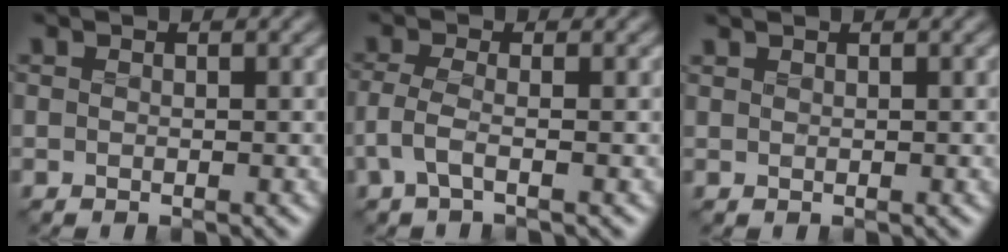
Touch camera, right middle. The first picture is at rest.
{"total": 2.2, "force": [-1.0, 0.5, 1.9], "torque": [-0.050, -0.003, -0.027]}
{"total": 0.6, "force": [0.6, 0.0, 0.0], "torque": [-0.005, 0.000, 0.015]}